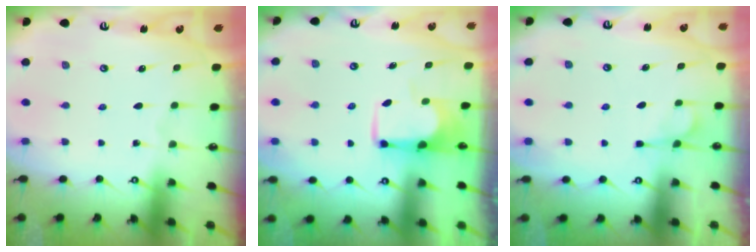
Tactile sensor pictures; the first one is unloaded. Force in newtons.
{"total": 3.2, "press": 3.1, "slide": 0.5}
{"total": 4.8, "press": 4.6, "slide": 1.3}